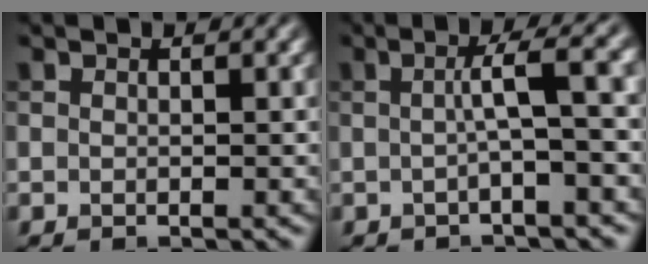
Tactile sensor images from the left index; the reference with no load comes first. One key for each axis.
{"total": 4.5, "fx": 0.2, "fy": 0.7, "fz": 4.4, "tx": -0.064, "ty": 0.014, "tz": -0.003}